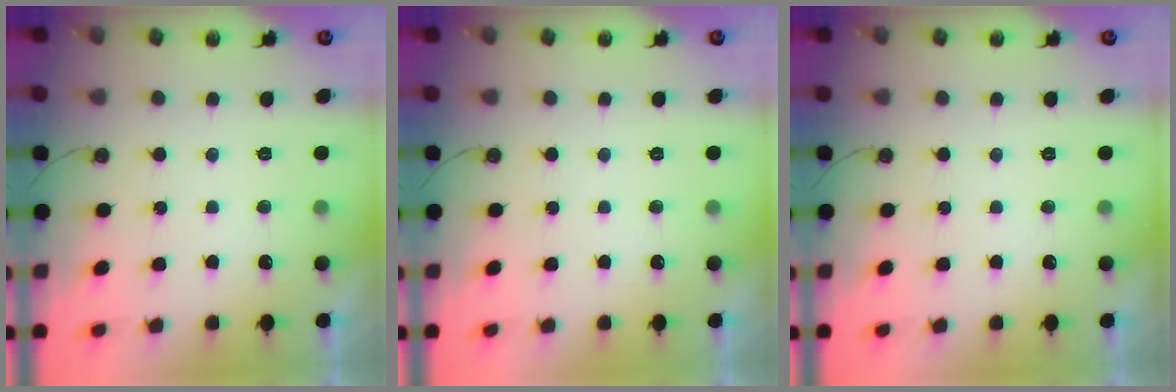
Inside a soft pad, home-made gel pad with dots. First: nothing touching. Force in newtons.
{"total": 0.0}
{"total": 0.0}